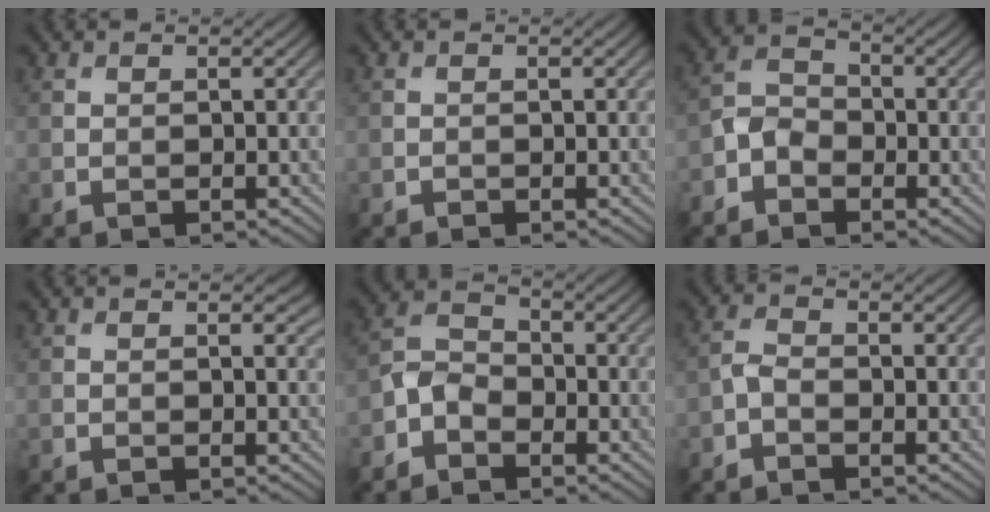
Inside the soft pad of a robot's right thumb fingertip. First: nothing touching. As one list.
[{"total": 0.0}, {"total": 3.5, "force": [-2.0, 2.4, 1.6], "torque": [-0.036, 0.008, -0.051]}, {"total": 0.8, "force": [0.4, 0.2, 0.6], "torque": [-0.007, -0.002, 0.007]}, {"total": 3.8, "force": [-2.3, 2.4, 1.9], "torque": [-0.041, 0.009, -0.060]}, {"total": 1.8, "force": [-1.0, 0.8, 1.2], "torque": [-0.029, 0.002, -0.029]}]